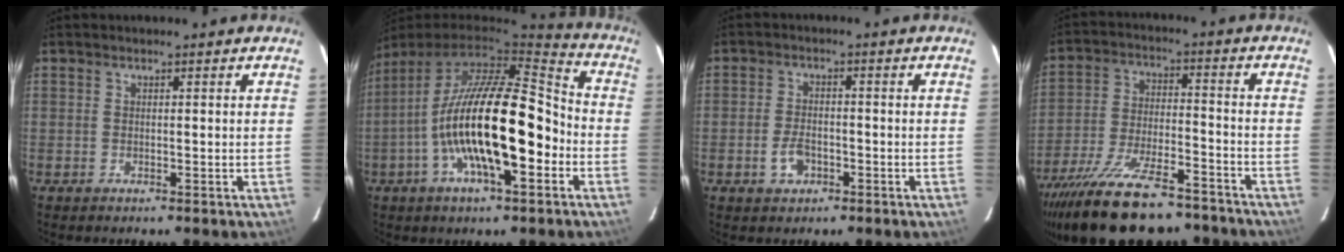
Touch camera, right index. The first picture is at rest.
{"total": 20.8, "force": [-5.5, 6.3, 19.0], "torque": [-0.327, -0.009, -0.100]}
{"total": 4.4, "force": [-1.9, 2.8, 2.8], "torque": [-0.062, 0.002, -0.031]}
{"total": 23.5, "force": [-19.1, 7.2, 11.7], "torque": [-0.228, -0.033, -0.292]}